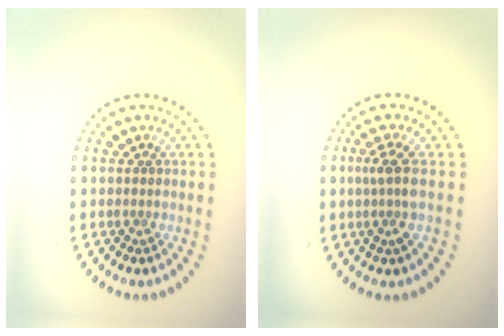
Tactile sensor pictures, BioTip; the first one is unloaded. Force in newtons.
{"total": 2.3, "press": 1.8, "slide": 1.6}